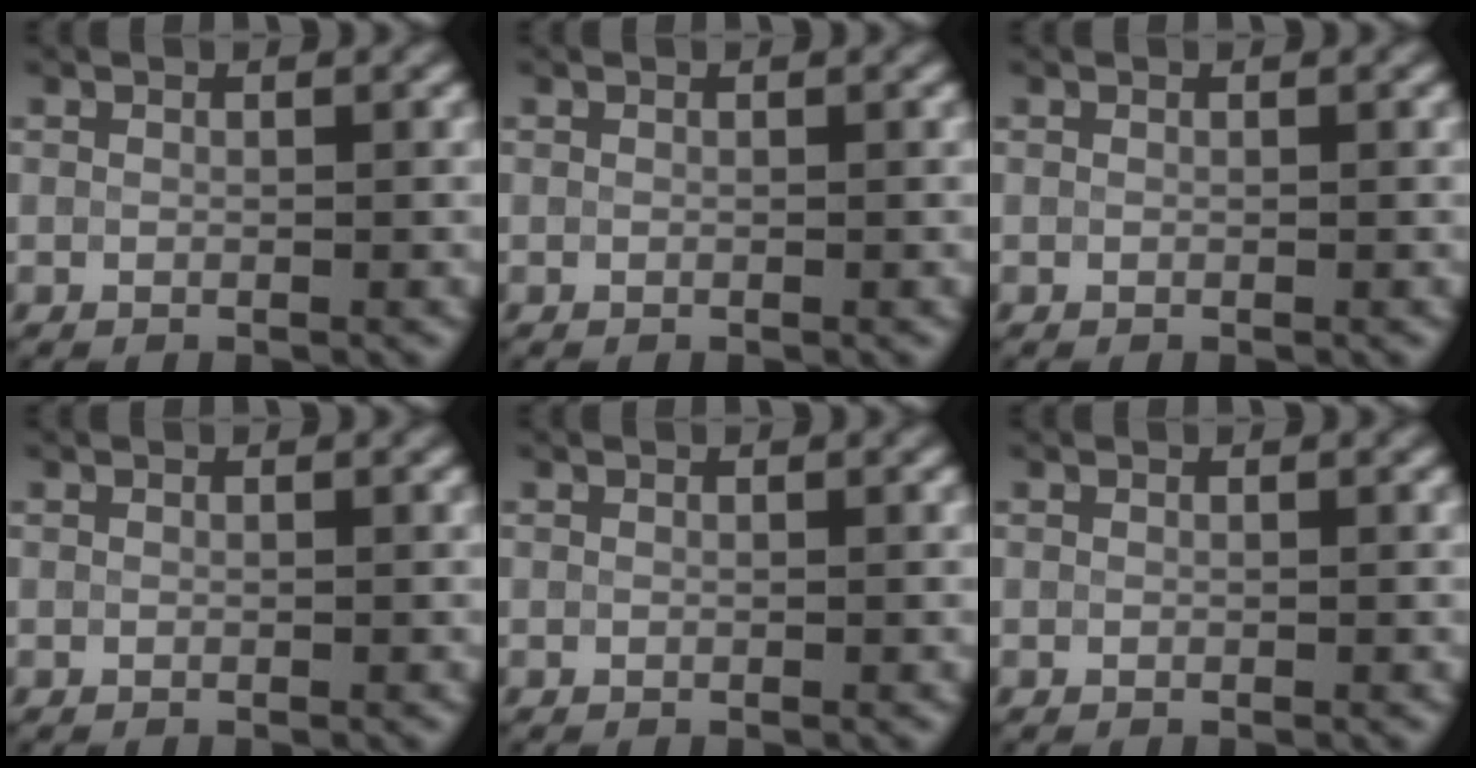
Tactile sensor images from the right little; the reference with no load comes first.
{"total": 0.0}
{"total": 0.0}
{"total": 0.0}
{"total": 0.0}
{"total": 0.0}